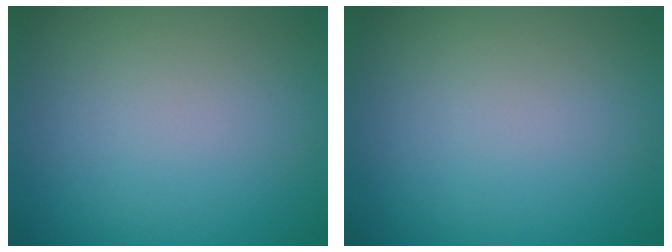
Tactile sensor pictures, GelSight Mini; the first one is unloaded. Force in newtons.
{"total": 0.0}